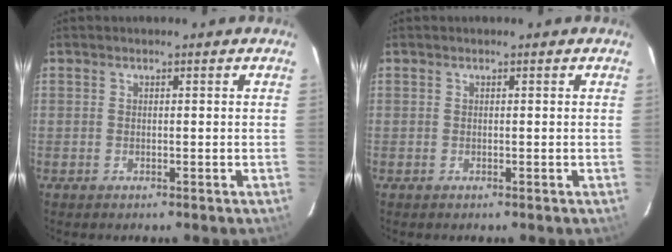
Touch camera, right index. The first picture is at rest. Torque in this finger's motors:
{"motor_torque": [0.00, 0.00, 0.10, 0.01]}